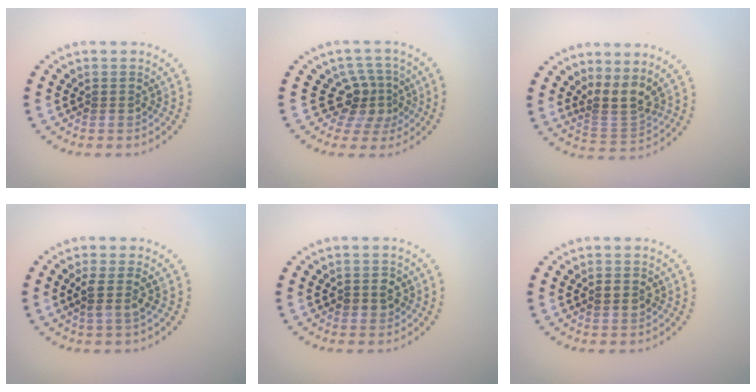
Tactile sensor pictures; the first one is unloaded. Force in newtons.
{"total": 3.1, "press": 2.2, "slide": 2.2}
{"total": 2.9, "press": 2.1, "slide": 2.0}
{"total": 1.7, "press": 1.5, "slide": 1.0}
{"total": 1.6, "press": 1.5, "slide": 0.4}
{"total": 1.6, "press": 1.6, "slide": 0.1}